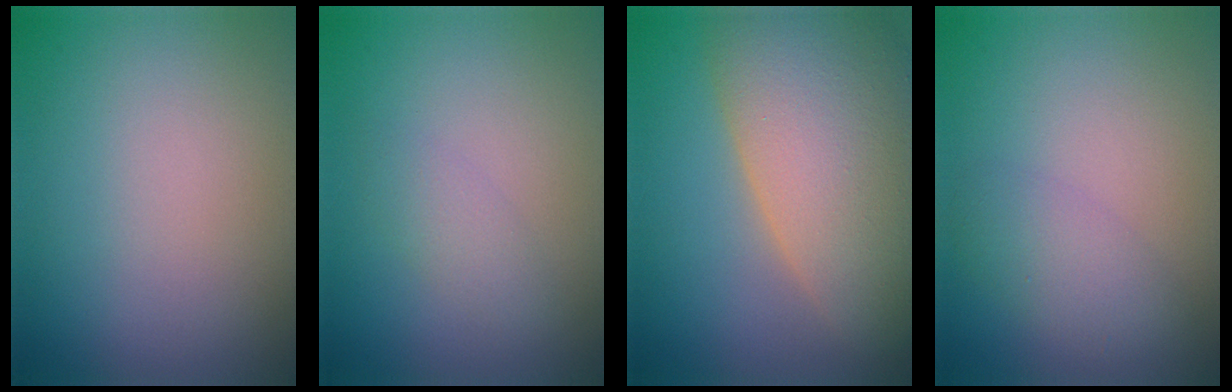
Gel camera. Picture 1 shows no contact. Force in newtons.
{"total": 1.6, "press": 1.6, "slide": 0.0}
{"total": 13.8, "press": 13.7, "slide": 1.2}
{"total": 2.7, "press": 2.7, "slide": 0.1}